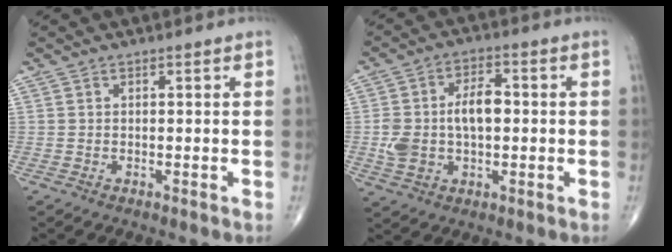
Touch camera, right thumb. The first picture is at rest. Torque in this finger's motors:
{"motor_torque": [0.05, 0.06, 0.34, 0.16, 0.23]}